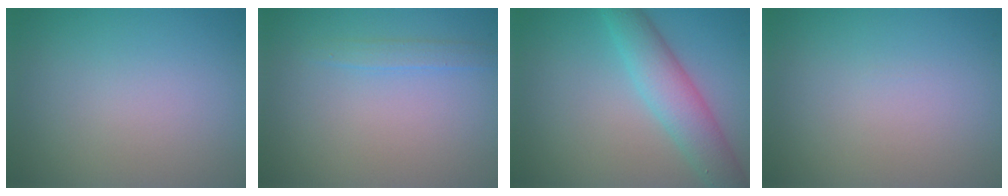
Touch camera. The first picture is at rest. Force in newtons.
{"total": 1.1, "press": 1.1, "slide": 0.0}
{"total": 4.7, "press": 4.7, "slide": 0.1}
{"total": 0.0}